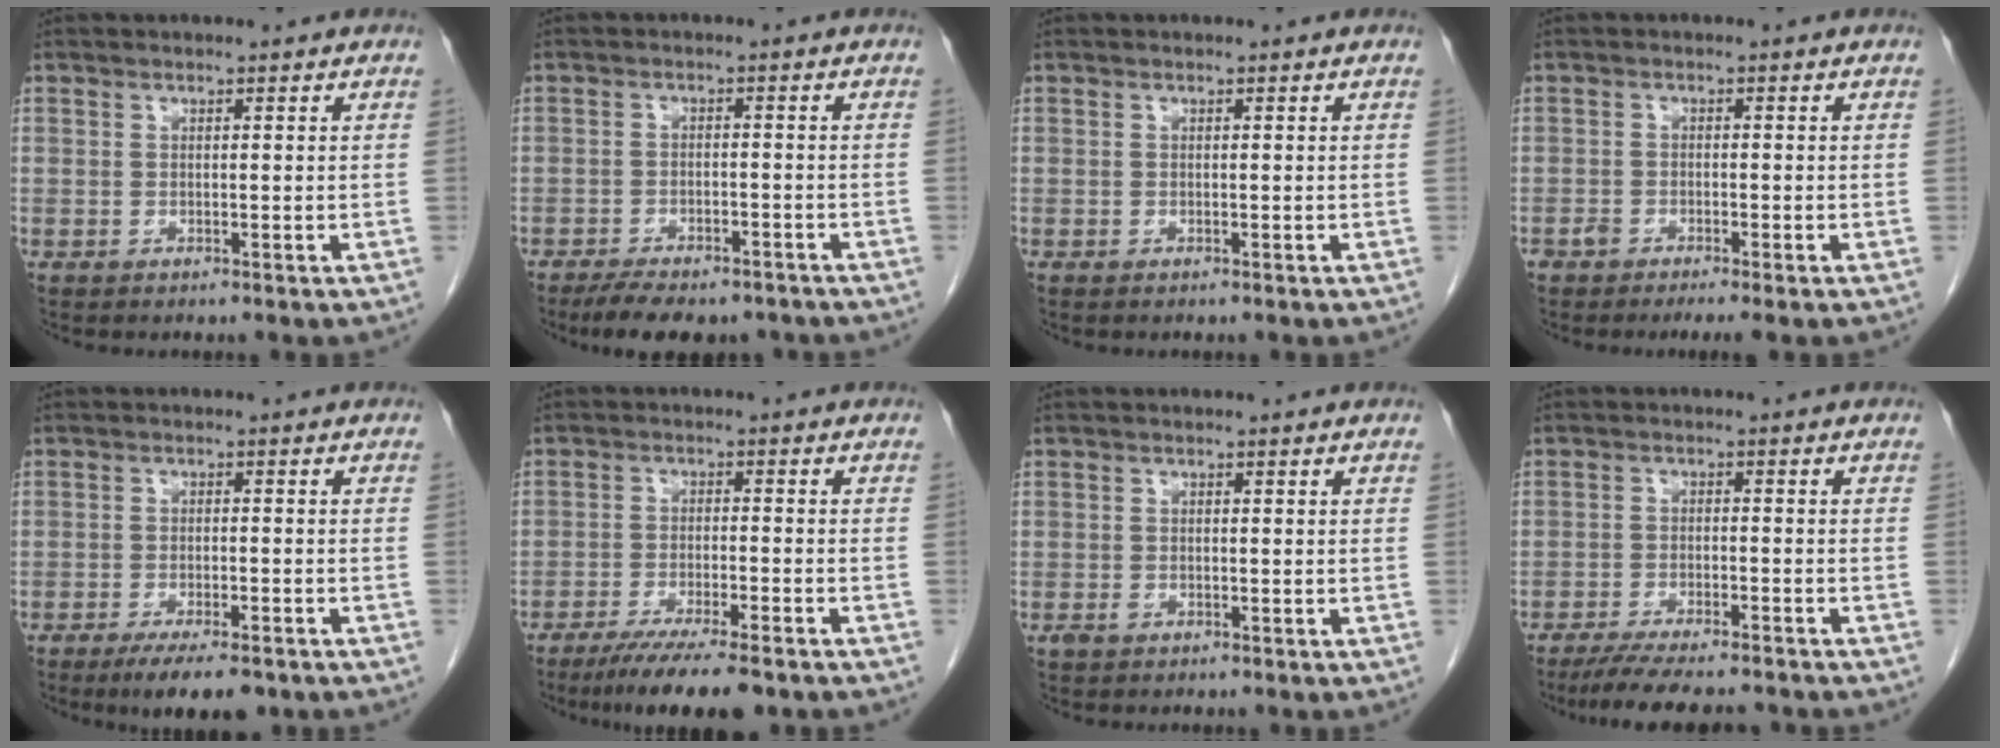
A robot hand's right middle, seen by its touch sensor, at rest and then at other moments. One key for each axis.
{"total": 10.7, "fx": -8.7, "fy": 4.0, "fz": 4.8, "tx": -0.066, "ty": 0.003, "tz": -0.123}
{"total": 0.0}
{"total": 2.5, "fx": -1.9, "fy": 0.5, "fz": 1.6, "tx": -0.031, "ty": -0.005, "tz": -0.035}
{"total": 7.6, "fx": -5.5, "fy": 2.0, "fz": 4.8, "tx": -0.067, "ty": -0.011, "tz": -0.079}
{"total": 10.5, "fx": -8.1, "fy": 1.0, "fz": 6.6, "tx": -0.096, "ty": -0.021, "tz": -0.125}
{"total": 0.9, "fx": -0.4, "fy": 0.6, "fz": 0.5, "tx": -0.012, "ty": 0.001, "tz": -0.005}
{"total": 11.3, "fx": -10.0, "fy": 1.5, "fz": 5.1, "tx": -0.075, "ty": -0.015, "tz": -0.146}